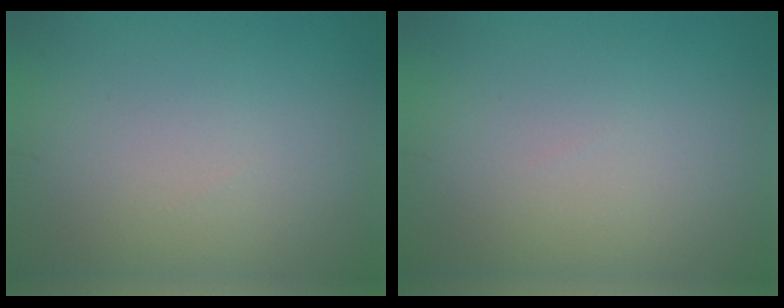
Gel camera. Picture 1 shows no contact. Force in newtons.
{"total": 0.0}